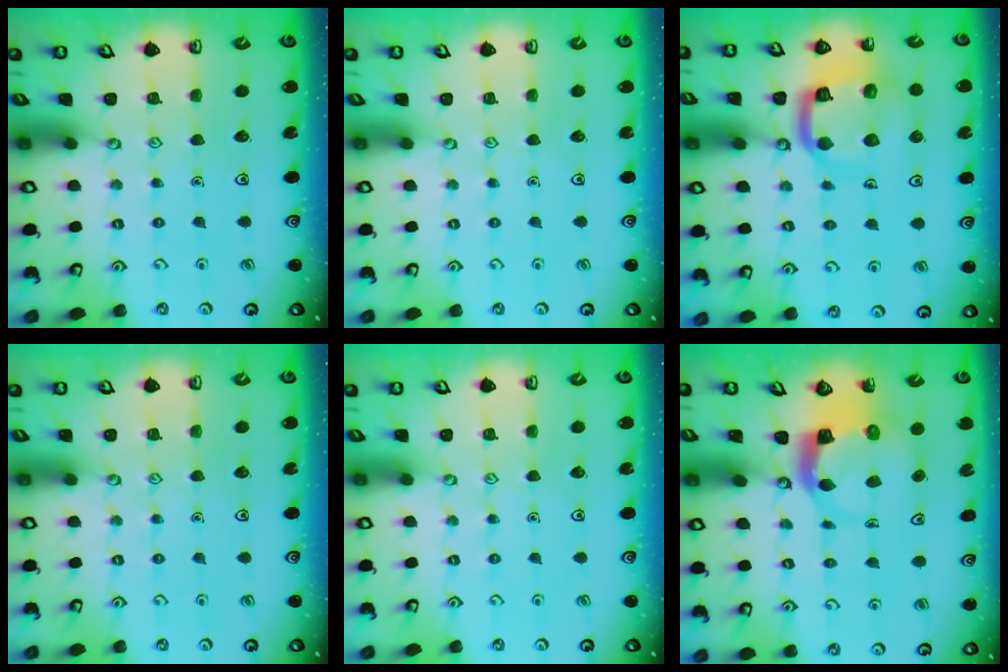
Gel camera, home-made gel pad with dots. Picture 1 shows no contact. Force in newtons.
{"total": 0.0}
{"total": 12.5, "press": 12.5, "slide": 1.1}
{"total": 0.0}
{"total": 0.0}
{"total": 5.1, "press": 5.0, "slide": 0.8}